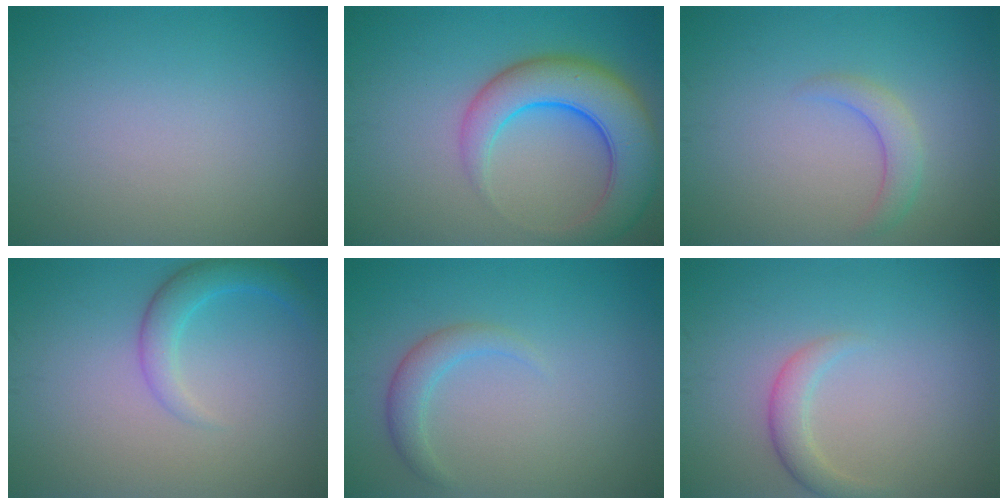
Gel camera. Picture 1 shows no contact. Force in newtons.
{"total": 7.7, "press": 7.7, "slide": 0.6}
{"total": 2.1, "press": 2.0, "slide": 0.3}
{"total": 2.8, "press": 2.8, "slide": 0.1}
{"total": 2.0, "press": 2.0, "slide": 0.2}
{"total": 2.0, "press": 2.0, "slide": 0.1}